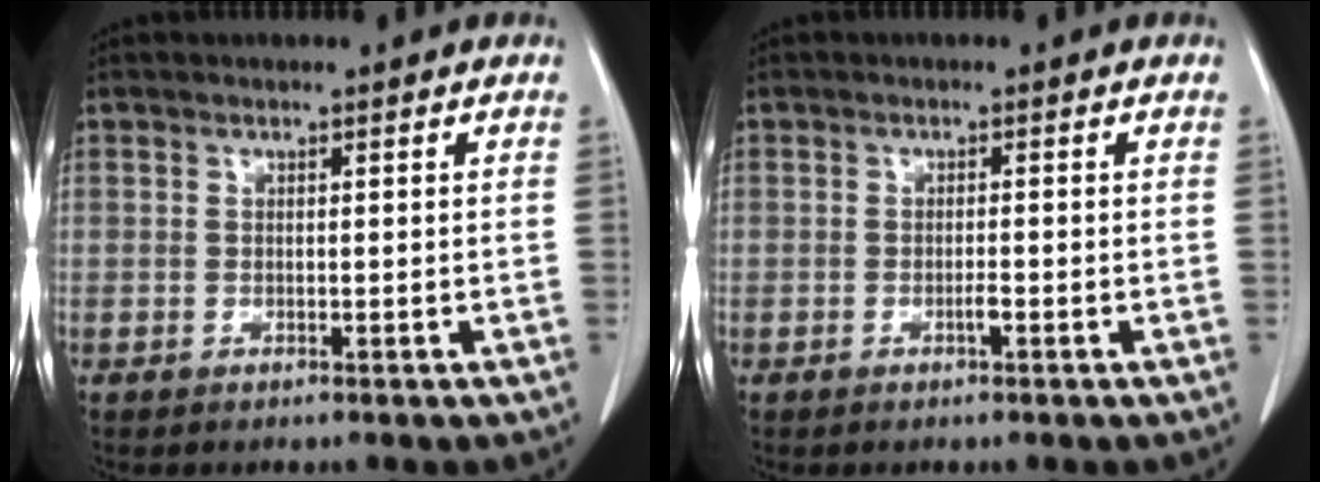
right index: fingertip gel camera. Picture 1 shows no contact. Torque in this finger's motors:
{"motor_torque": [0.54, -0.18, 0.09, 0.03]}